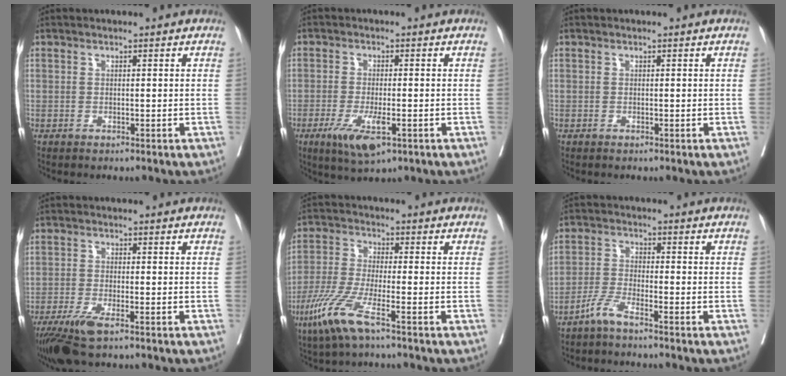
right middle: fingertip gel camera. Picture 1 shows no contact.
{"total": 6.3, "force": [-2.8, 1.7, 5.4], "torque": [-0.102, -0.014, -0.042]}
{"total": 0.0}
{"total": 6.0, "force": [-3.9, 1.0, 4.5], "torque": [-0.086, -0.015, -0.070]}
{"total": 8.3, "force": [-4.7, 0.4, 6.8], "torque": [-0.151, -0.021, -0.097]}
{"total": 3.4, "force": [-2.8, -0.1, 1.9], "torque": [-0.045, -0.006, -0.063]}